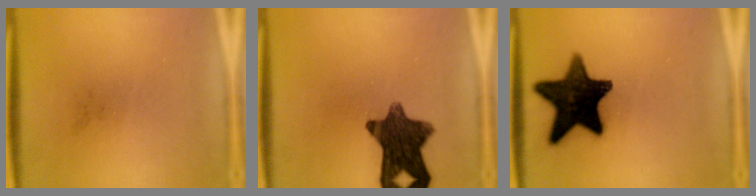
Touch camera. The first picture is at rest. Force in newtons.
{"total": 11.5}
{"total": 15.9}